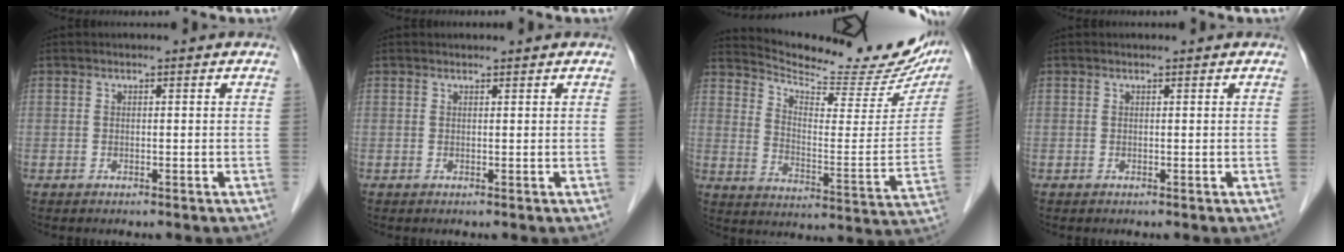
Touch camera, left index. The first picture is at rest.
{"total": 0.8, "force": [0.8, 0.0, 0.1], "torque": [-0.005, 0.008, 0.015]}
{"total": 22.7, "force": [20.8, 4.5, 7.9], "torque": [-0.119, -0.056, 0.275]}
{"total": 0.0}